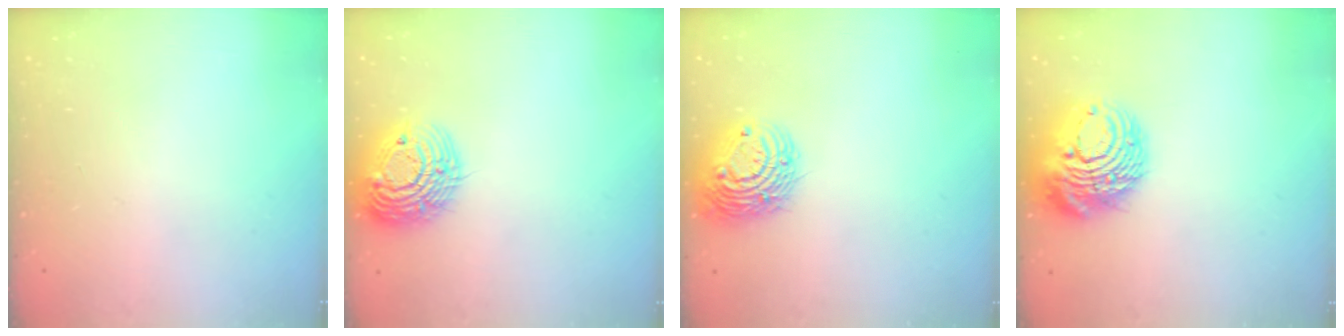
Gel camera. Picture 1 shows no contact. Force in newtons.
{"total": 16.8, "press": 16.7, "slide": 1.3}
{"total": 12.3, "press": 12.2, "slide": 1.3}
{"total": 14.7, "press": 14.6, "slide": 1.5}